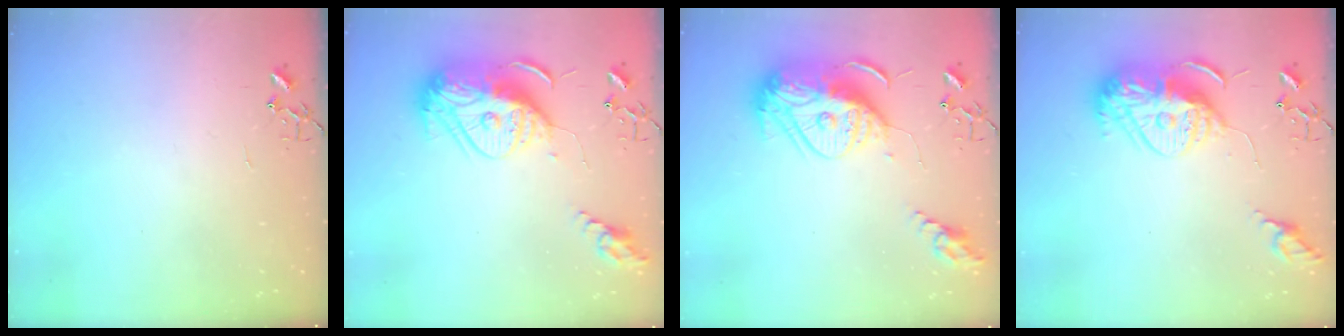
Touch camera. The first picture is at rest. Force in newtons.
{"total": 17.7, "press": 17.6, "slide": 1.6}
{"total": 17.7, "press": 17.6, "slide": 1.6}
{"total": 14.3, "press": 14.2, "slide": 2.0}